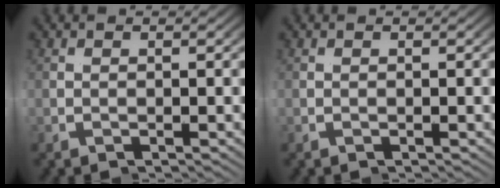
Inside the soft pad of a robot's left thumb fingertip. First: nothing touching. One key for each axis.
{"total": 0.0}